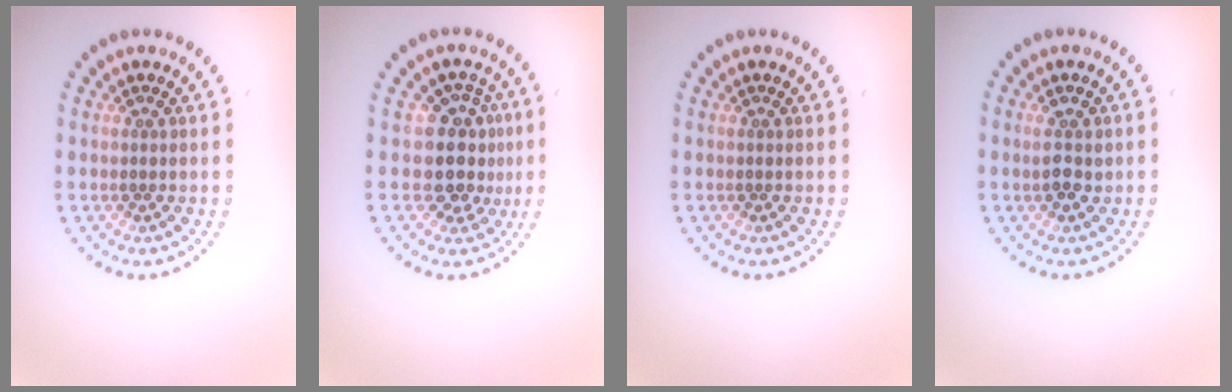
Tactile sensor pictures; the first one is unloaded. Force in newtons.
{"total": 3.9, "press": 3.1, "slide": 2.3}
{"total": 0.0}
{"total": 1.9, "press": 1.8, "slide": 0.5}